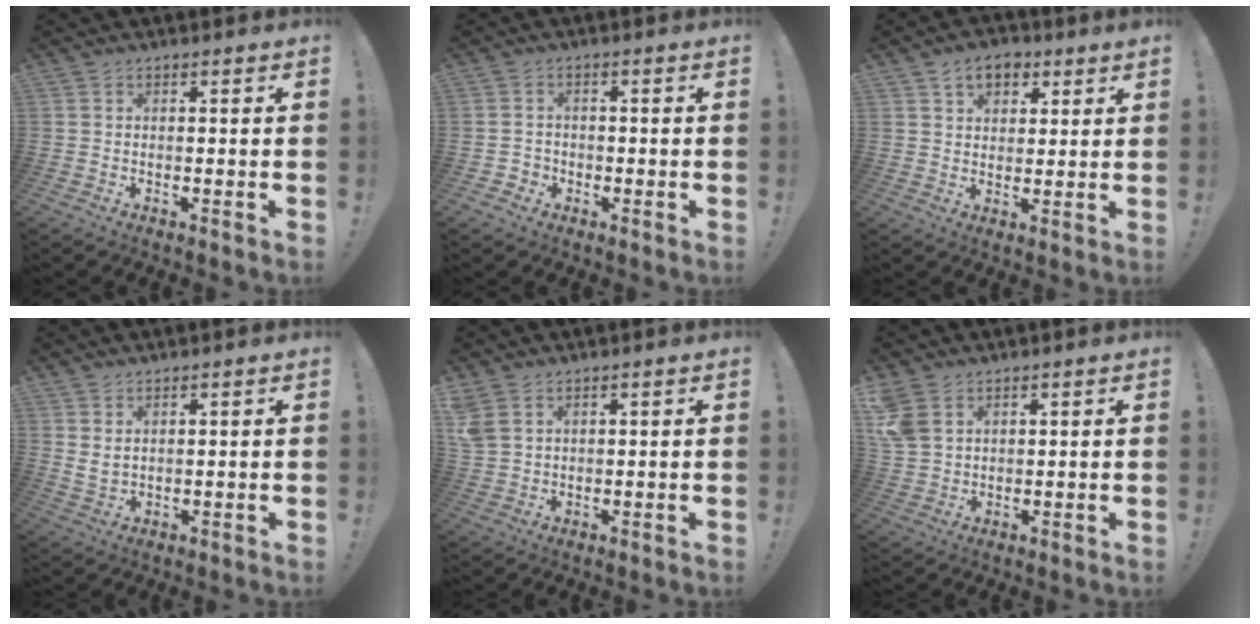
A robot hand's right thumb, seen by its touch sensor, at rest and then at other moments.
{"total": 2.6, "force": [-1.0, 2.3, 0.8], "torque": [-0.011, 0.004, -0.018]}
{"total": 7.1, "force": [3.9, 4.7, 3.6], "torque": [-0.049, -0.009, 0.070]}
{"total": 3.2, "force": [2.2, 1.4, 1.9], "torque": [-0.031, -0.010, 0.040]}
{"total": 5.2, "force": [3.0, 3.3, 2.7], "torque": [-0.060, -0.008, 0.062]}
{"total": 7.1, "force": [3.7, 4.8, 3.7], "torque": [-0.079, -0.011, 0.075]}